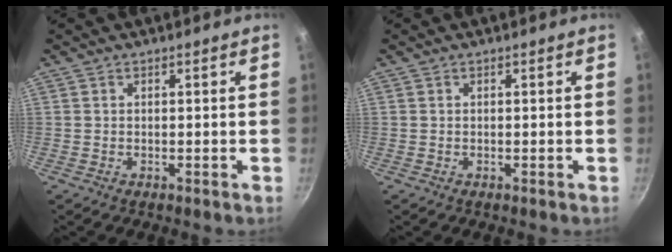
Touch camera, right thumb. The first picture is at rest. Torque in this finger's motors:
{"motor_torque": [-0.20, 0.21, 0.00, 0.01, 0.03]}